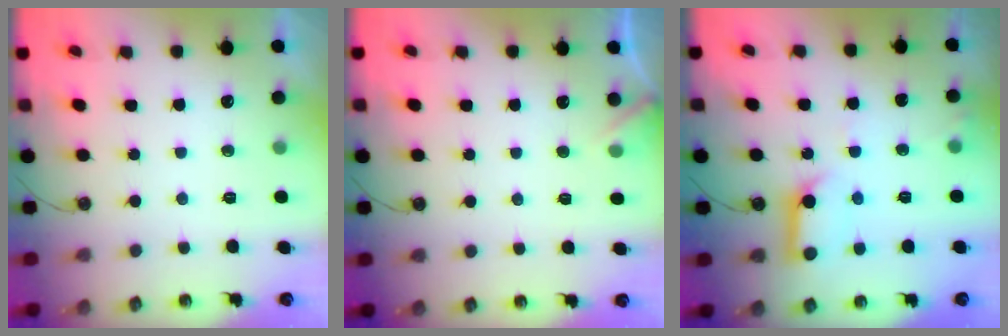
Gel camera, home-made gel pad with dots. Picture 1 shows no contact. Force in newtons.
{"total": 4.7, "press": 4.7, "slide": 0.6}
{"total": 10.9, "press": 10.8, "slide": 1.3}